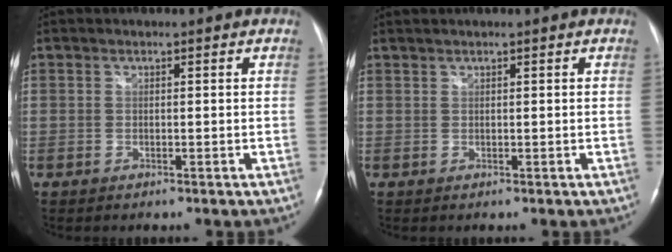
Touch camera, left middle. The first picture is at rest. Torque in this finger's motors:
{"motor_torque": [-0.02, -0.05, -0.01, 0.00]}